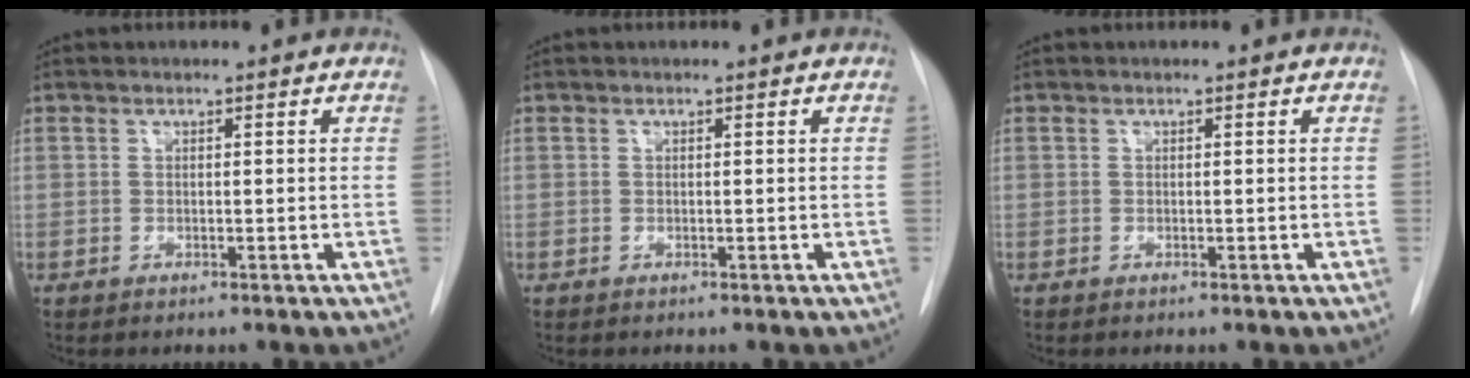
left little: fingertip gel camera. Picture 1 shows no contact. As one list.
[{"total": 0.0}, {"total": 0.0}]